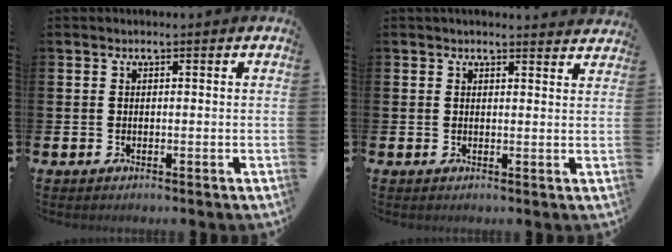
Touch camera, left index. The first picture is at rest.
{"total": 1.9, "force": [1.9, 0.0, 0.0], "torque": [0.006, -0.013, 0.032]}